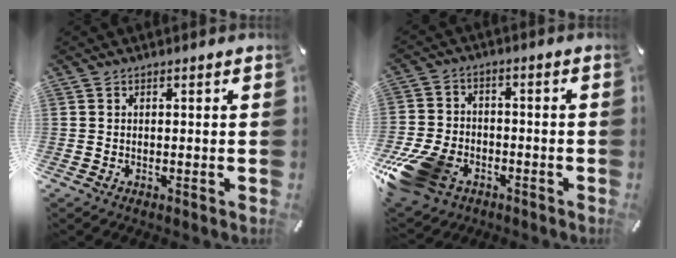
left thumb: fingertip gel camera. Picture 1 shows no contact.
{"total": 15.1, "force": [-7.4, 10.3, 8.1], "torque": [-0.151, 0.045, -0.126]}